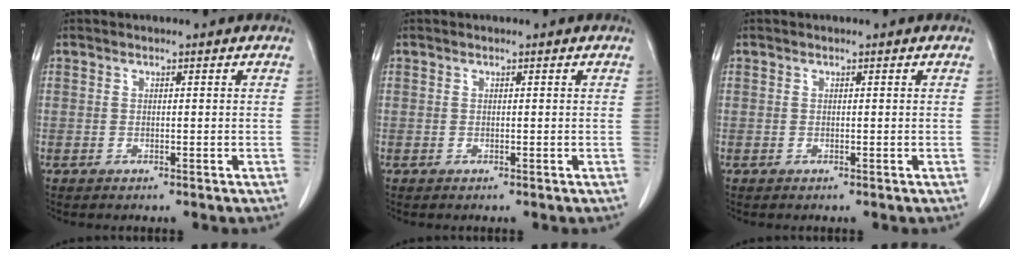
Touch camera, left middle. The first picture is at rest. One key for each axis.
{"total": 0.0}
{"total": 0.0}